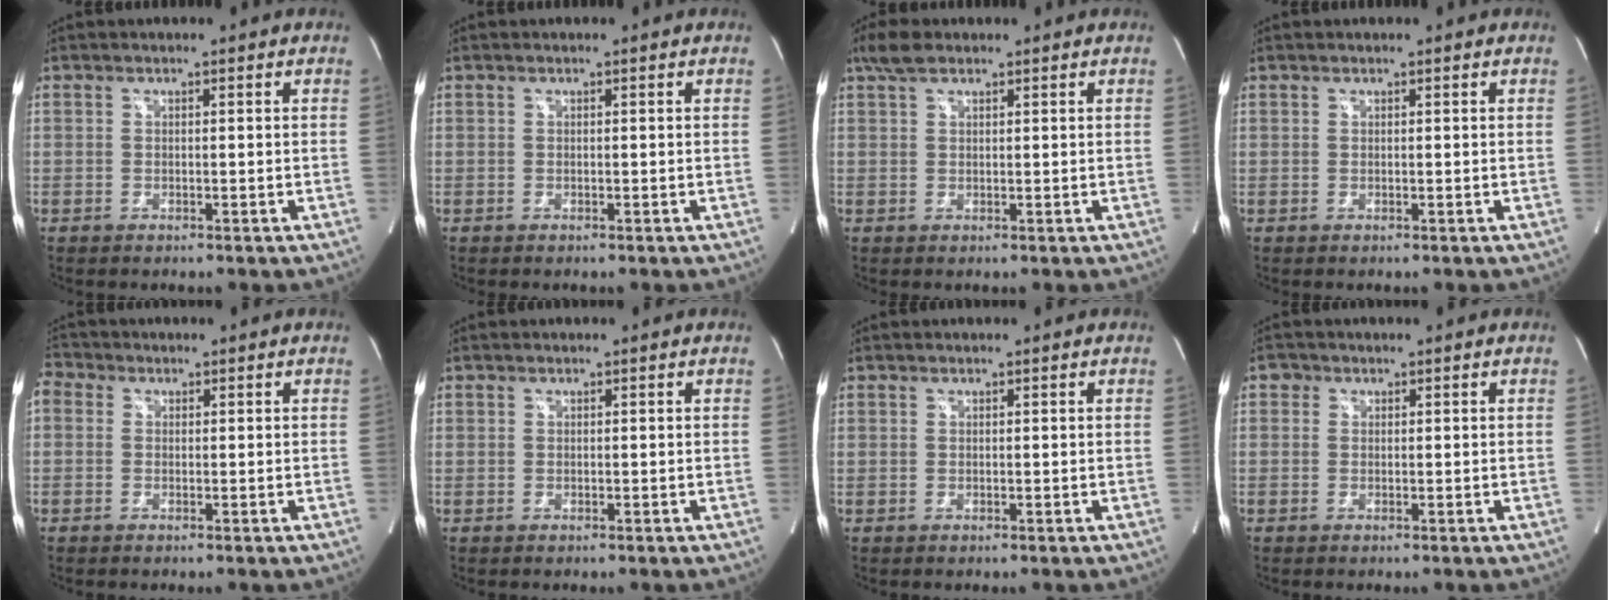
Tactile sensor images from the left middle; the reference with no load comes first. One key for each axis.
{"total": 0.0}
{"total": 3.3, "fx": 2.4, "fy": 1.3, "fz": 1.8, "tx": -0.041, "ty": 0.016, "tz": 0.050}
{"total": 0.0}
{"total": 3.3, "fx": 1.2, "fy": 2.7, "fz": 1.4, "tx": -0.038, "ty": 0.022, "tz": 0.020}
{"total": 0.6, "fx": 0.4, "fy": 0.4, "fz": 0.0, "tx": -0.001, "ty": 0.002, "tz": 0.007}
{"total": 0.6, "fx": 0.5, "fy": 0.4, "fz": 0.0, "tx": 0.001, "ty": 0.001, "tz": 0.007}
{"total": 1.3, "fx": 0.7, "fy": 1.1, "fz": 0.2, "tx": 0.008, "ty": 0.003, "tz": 0.008}